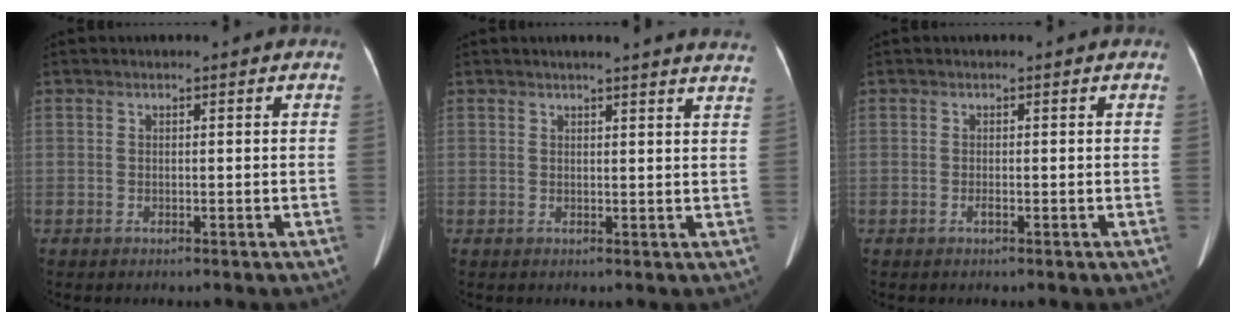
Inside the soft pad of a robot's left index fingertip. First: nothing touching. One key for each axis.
{"total": 12.1, "fx": 11.2, "fy": 0.3, "fz": 4.5, "tx": -0.048, "ty": -0.015, "tz": 0.110}
{"total": 0.5, "fx": -0.3, "fy": 0.0, "fz": 0.4, "tx": -0.010, "ty": -0.002, "tz": -0.004}